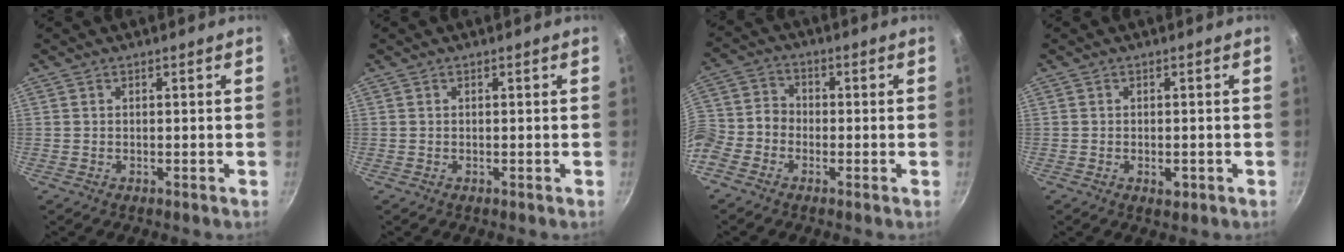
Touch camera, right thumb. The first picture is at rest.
{"total": 0.0}
{"total": 8.3, "force": [-3.8, 6.3, 3.9], "torque": [-0.075, 0.044, -0.094]}
{"total": 2.3, "force": [-0.8, 1.3, 1.7], "torque": [-0.019, 0.002, -0.010]}